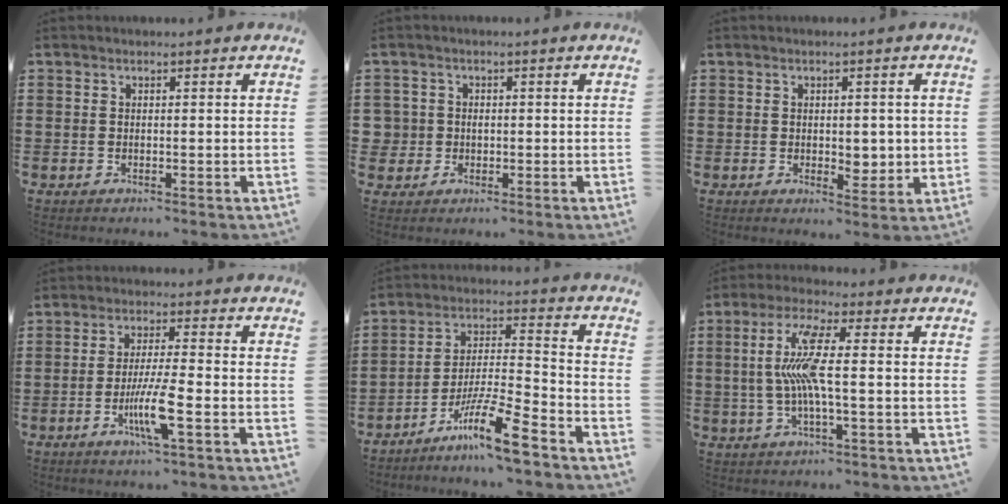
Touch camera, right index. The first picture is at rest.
{"total": 2.2, "force": [-0.2, 2.1, 0.3], "torque": [-0.019, 0.004, -0.007]}
{"total": 5.6, "force": [1.2, 4.1, 3.6], "torque": [-0.049, -0.007, 0.016]}
{"total": 7.5, "force": [-2.7, 0.5, 6.9], "torque": [-0.140, -0.019, -0.051]}
{"total": 11.6, "force": [-8.5, 1.1, 7.9], "torque": [-0.147, 0.013, -0.165]}
{"total": 8.1, "force": [-0.4, 0.9, 8.0], "torque": [-0.173, -0.012, -0.020]}